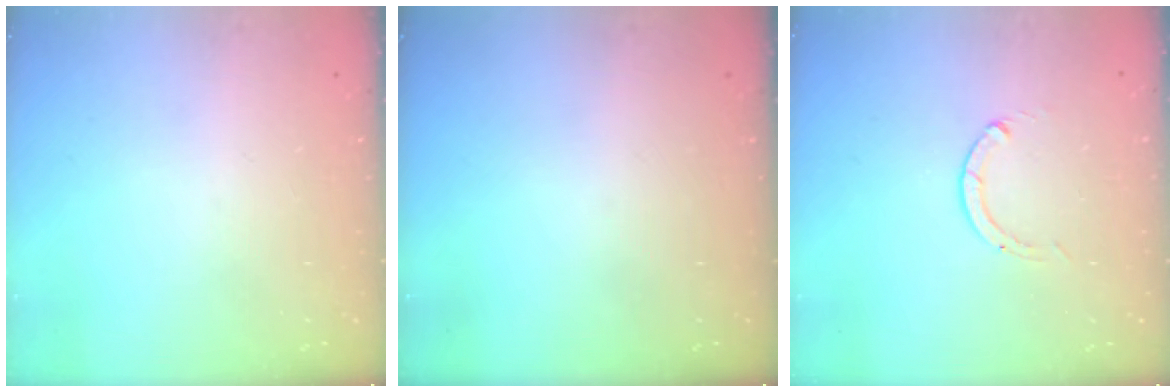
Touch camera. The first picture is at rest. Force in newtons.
{"total": 0.0}
{"total": 0.0}